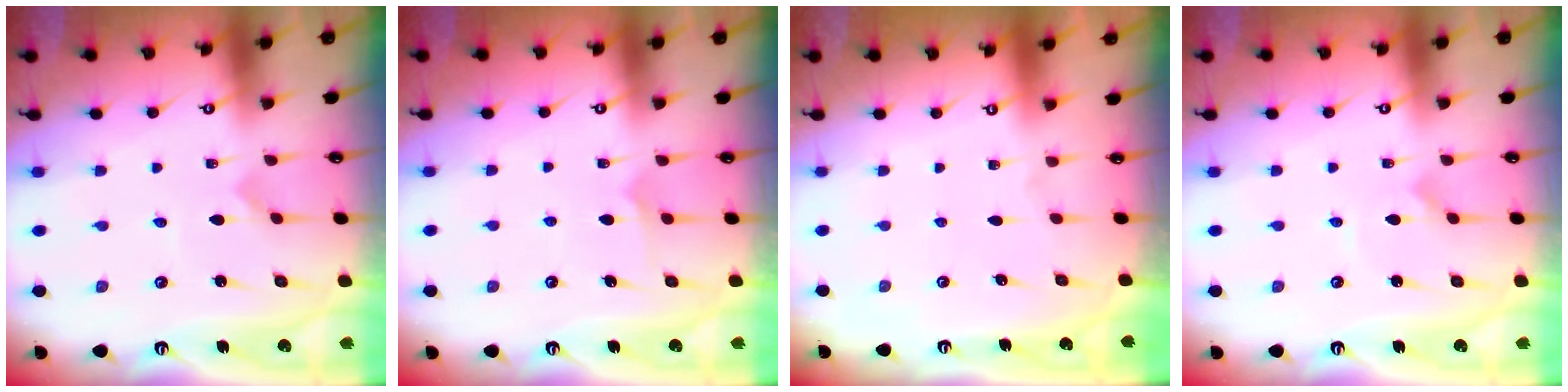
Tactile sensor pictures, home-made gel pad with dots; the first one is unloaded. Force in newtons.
{"total": 5.3, "press": 5.3, "slide": 0.3}
{"total": 0.0}
{"total": 1.9, "press": 1.9, "slide": 0.2}